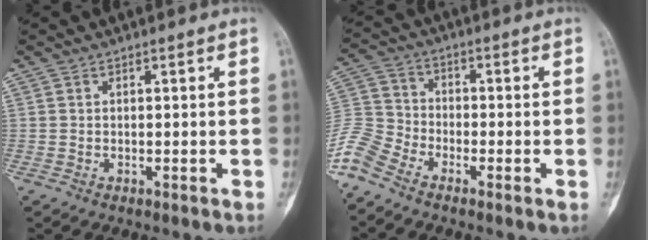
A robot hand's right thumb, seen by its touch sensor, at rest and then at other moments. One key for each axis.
{"total": 8.0, "fx": -6.1, "fy": 3.7, "fz": 3.7, "tx": -0.087, "ty": 0.019, "tz": -0.137}